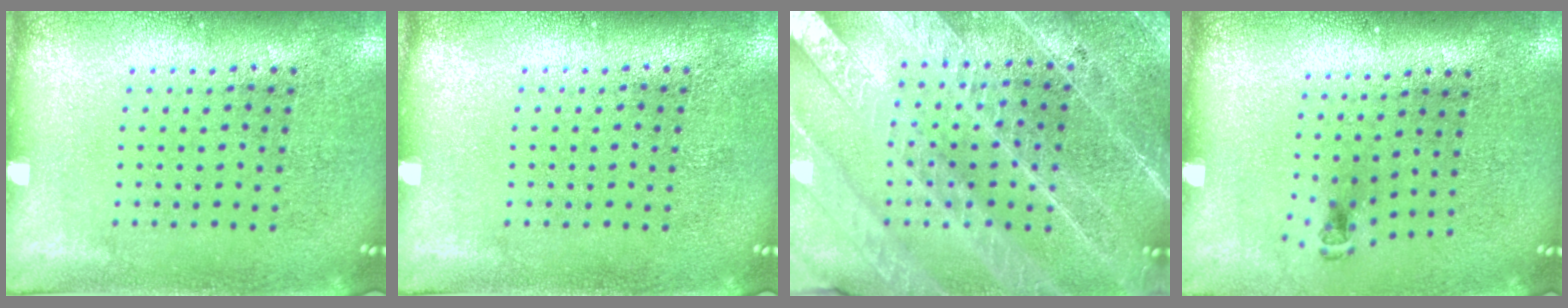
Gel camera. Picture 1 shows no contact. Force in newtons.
{"total": 0.0}
{"total": 4.1, "press": 3.8, "slide": 1.7}
{"total": 0.6, "press": 0.4, "slide": 0.5}